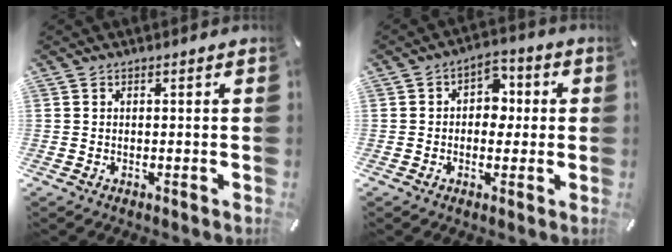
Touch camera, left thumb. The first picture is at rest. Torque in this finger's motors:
{"motor_torque": [0.19, -0.10, 0.14, 0.14, -0.12]}